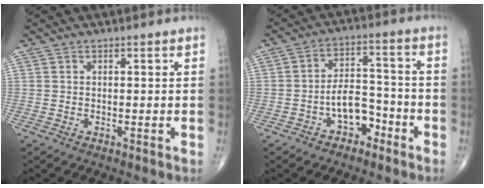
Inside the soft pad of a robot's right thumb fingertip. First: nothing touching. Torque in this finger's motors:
{"motor_torque": [3.32, 1.69, 1.64, -0.99, 0.60]}